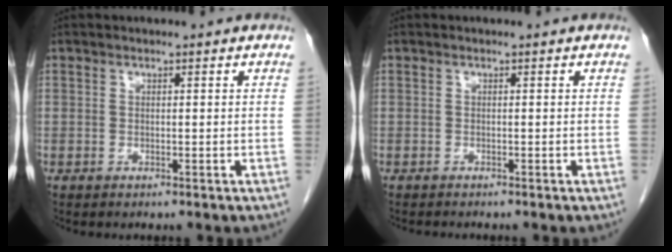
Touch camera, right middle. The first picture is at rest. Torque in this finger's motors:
{"motor_torque": [0.04, -0.03, 0.00, 0.00]}